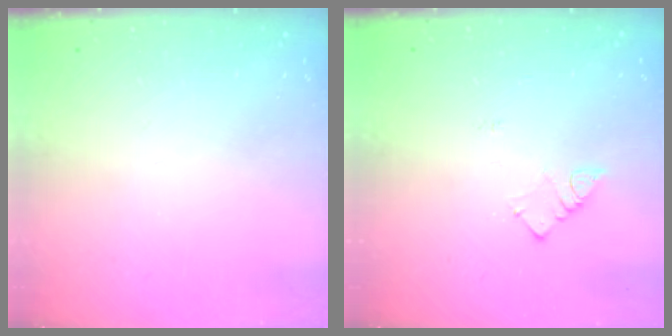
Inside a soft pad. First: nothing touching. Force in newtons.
{"total": 3.2, "press": 3.1, "slide": 0.4}